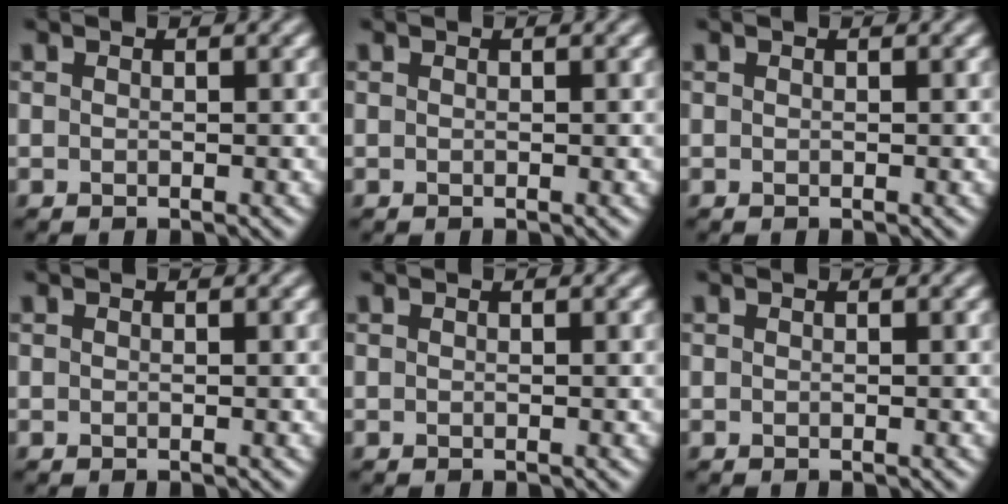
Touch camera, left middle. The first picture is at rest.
{"total": 0.0}
{"total": 0.0}
{"total": 0.0}
{"total": 0.0}
{"total": 0.0}